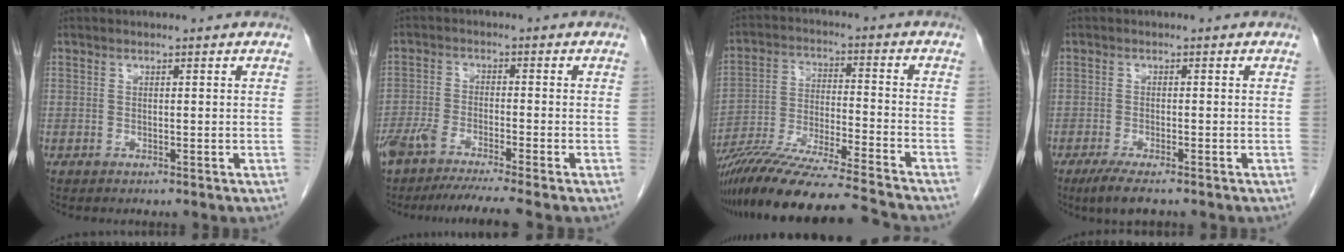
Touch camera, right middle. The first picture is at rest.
{"total": 9.2, "force": [-7.9, -0.7, 4.5], "torque": [-0.070, -0.019, -0.132]}
{"total": 19.1, "force": [-16.9, -0.7, 8.9], "torque": [-0.181, -0.035, -0.294]}
{"total": 4.4, "force": [-3.2, 0.8, 2.9], "torque": [-0.051, -0.010, -0.051]}